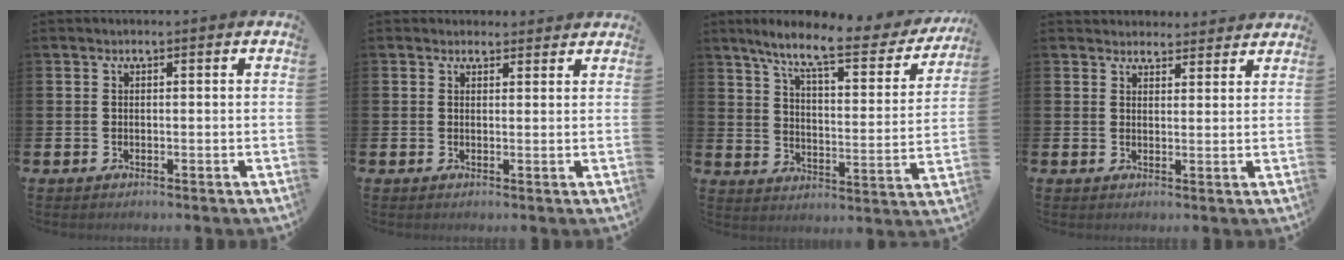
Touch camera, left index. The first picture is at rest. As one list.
[{"total": 1.8, "force": [1.7, 0.6, -0.1], "torque": [0.009, -0.006, 0.030]}, {"total": 9.6, "force": [7.6, 1.9, 5.5], "torque": [-0.126, -0.045, 0.120]}, {"total": 3.2, "force": [3.1, 0.9, -0.1], "torque": [0.007, -0.017, 0.055]}]